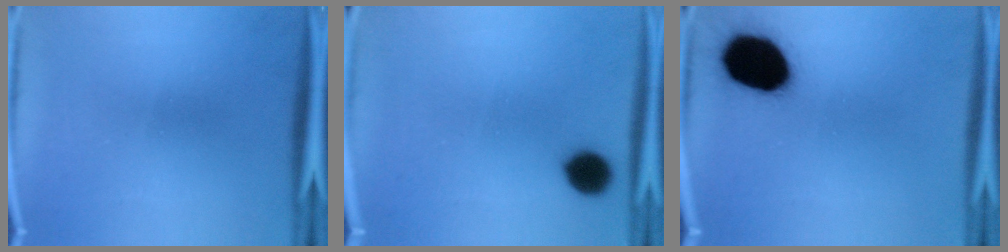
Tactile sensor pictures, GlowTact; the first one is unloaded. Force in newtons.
{"total": 6.7}
{"total": 18.8}